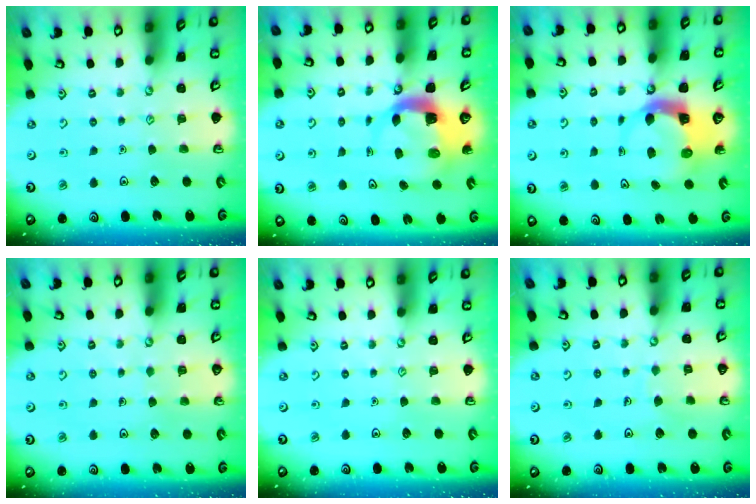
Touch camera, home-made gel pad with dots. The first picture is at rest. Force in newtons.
{"total": 5.2, "press": 5.1, "slide": 0.6}
{"total": 5.6, "press": 5.5, "slide": 0.6}
{"total": 3.7, "press": 3.7, "slide": 0.2}
{"total": 0.0}
{"total": 4.4, "press": 4.4, "slide": 0.3}